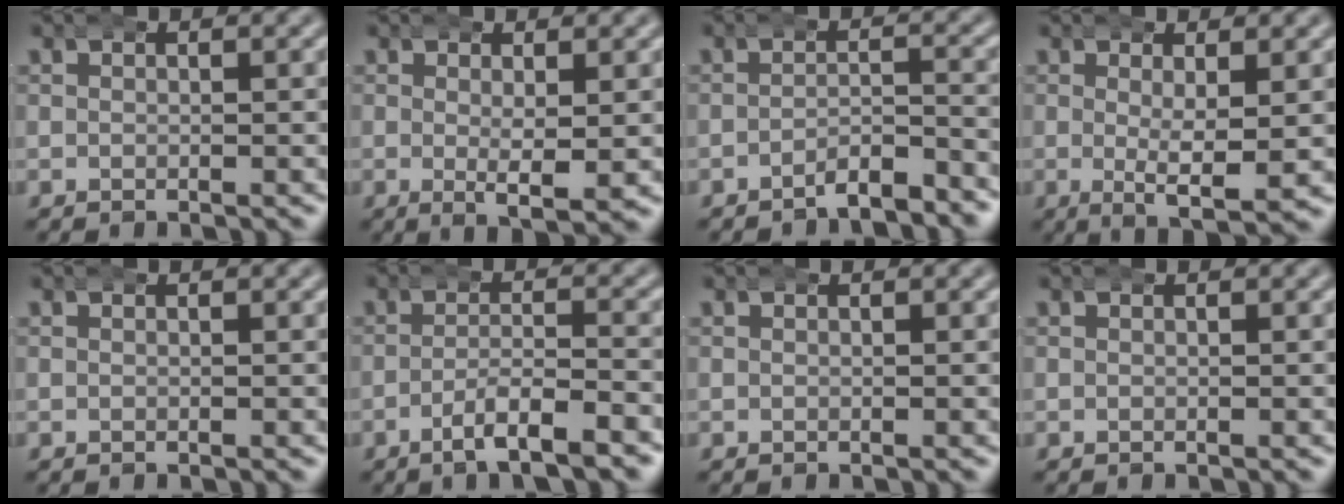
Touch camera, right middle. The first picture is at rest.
{"total": 3.6, "force": [-0.4, 1.0, 3.4], "torque": [-0.056, -0.010, -0.003]}
{"total": 4.1, "force": [-3.9, 0.6, 1.3], "torque": [-0.011, -0.006, -0.068]}
{"total": 4.8, "force": [-0.4, 1.4, 4.6], "torque": [-0.072, -0.014, -0.001]}
{"total": 0.0}
{"total": 4.5, "force": [-3.2, 0.8, 3.1], "torque": [-0.051, -0.003, -0.055]}
{"total": 0.0}
{"total": 0.0}